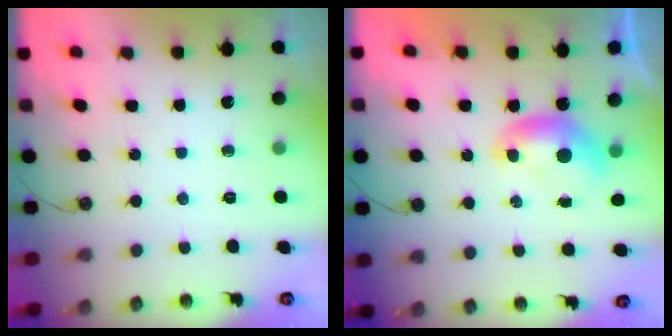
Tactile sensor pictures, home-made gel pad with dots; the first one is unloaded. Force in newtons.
{"total": 0.0}